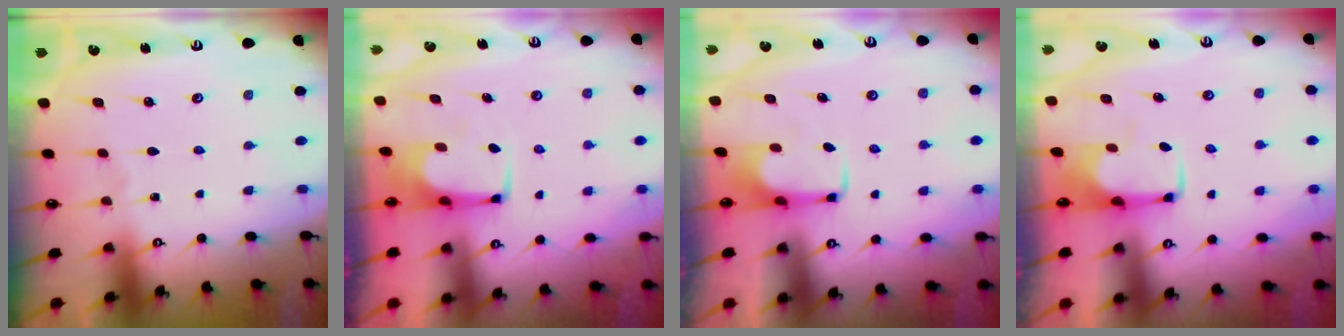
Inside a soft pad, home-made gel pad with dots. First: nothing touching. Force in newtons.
{"total": 1.4, "press": 1.4, "slide": 0.1}
{"total": 2.1, "press": 2.1, "slide": 0.4}
{"total": 1.4, "press": 1.3, "slide": 0.5}